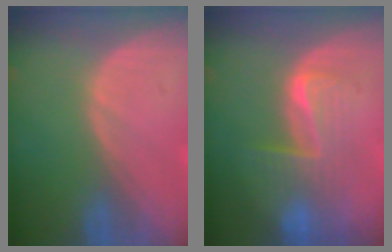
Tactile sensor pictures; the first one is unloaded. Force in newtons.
{"total": 6.3, "press": 6.2, "slide": 1.5}